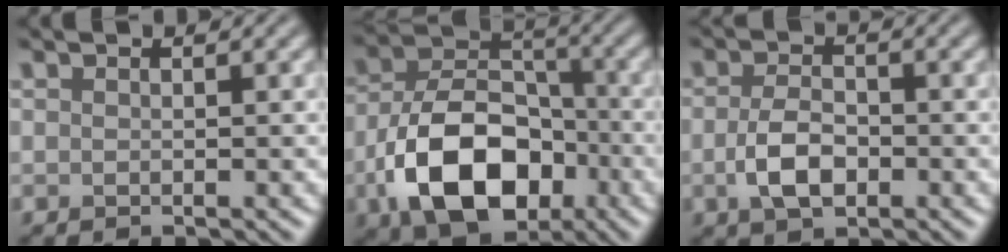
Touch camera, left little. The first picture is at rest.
{"total": 10.9, "force": [-4.2, 6.8, 7.4], "torque": [-0.137, -0.006, -0.076]}
{"total": 3.6, "force": [-1.0, 2.1, 2.8], "torque": [-0.063, -0.003, -0.022]}